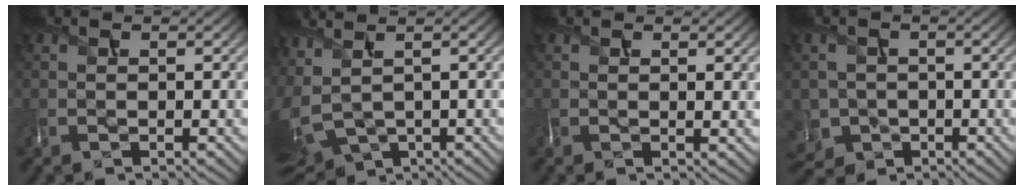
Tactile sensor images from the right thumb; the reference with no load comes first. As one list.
[{"total": 7.7, "force": [1.6, 4.4, 6.1], "torque": [-0.174, -0.006, 0.070]}, {"total": 1.6, "force": [0.5, 0.3, 1.5], "torque": [-0.030, 0.000, 0.009]}, {"total": 4.0, "force": [-1.4, 3.7, 0.7], "torque": [-0.025, -0.015, -0.028]}]